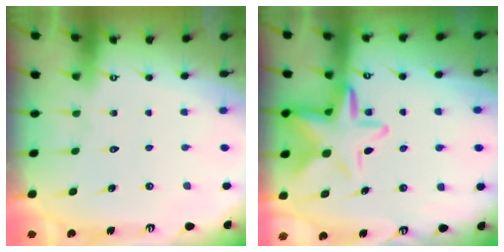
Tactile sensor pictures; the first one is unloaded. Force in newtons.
{"total": 13.0, "press": 12.9, "slide": 1.8}